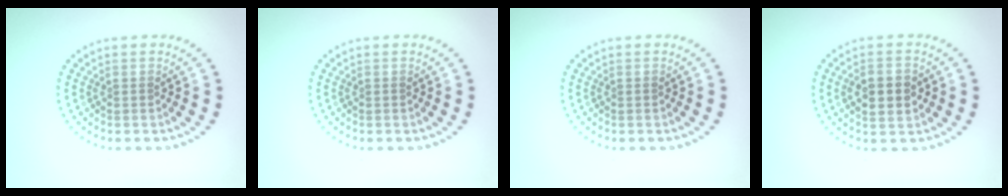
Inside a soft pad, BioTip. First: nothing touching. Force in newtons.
{"total": 0.0}
{"total": 0.0}
{"total": 4.1, "press": 4.1, "slide": 0.1}